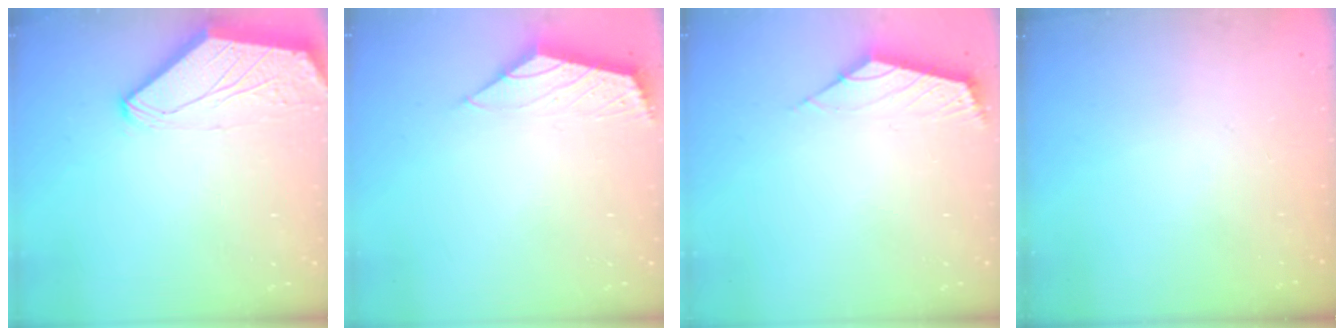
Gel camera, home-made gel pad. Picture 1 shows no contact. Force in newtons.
{"total": 2.1, "press": 2.0, "slide": 0.7}
{"total": 2.6, "press": 2.5, "slide": 0.6}
{"total": 0.0}